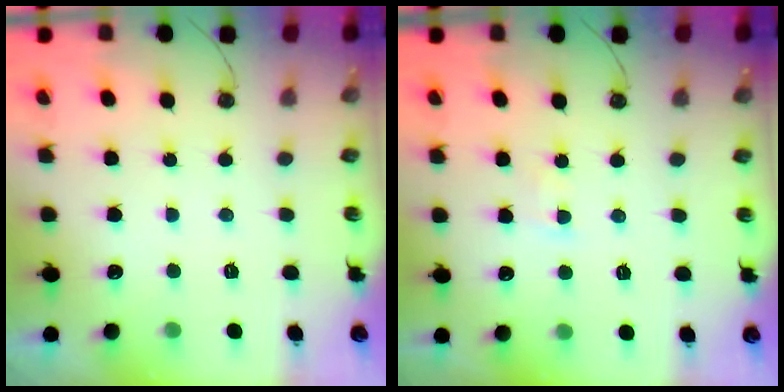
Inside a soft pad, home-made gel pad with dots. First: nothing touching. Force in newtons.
{"total": 1.7, "press": 1.7, "slide": 0.3}